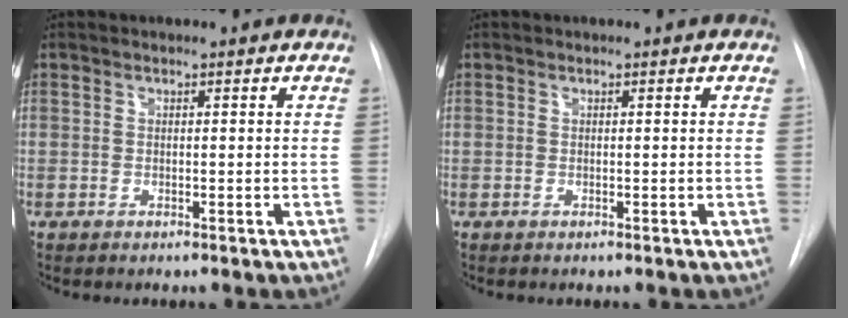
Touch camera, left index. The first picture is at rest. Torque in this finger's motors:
{"motor_torque": [0.00, 0.00, 0.00, 0.00]}